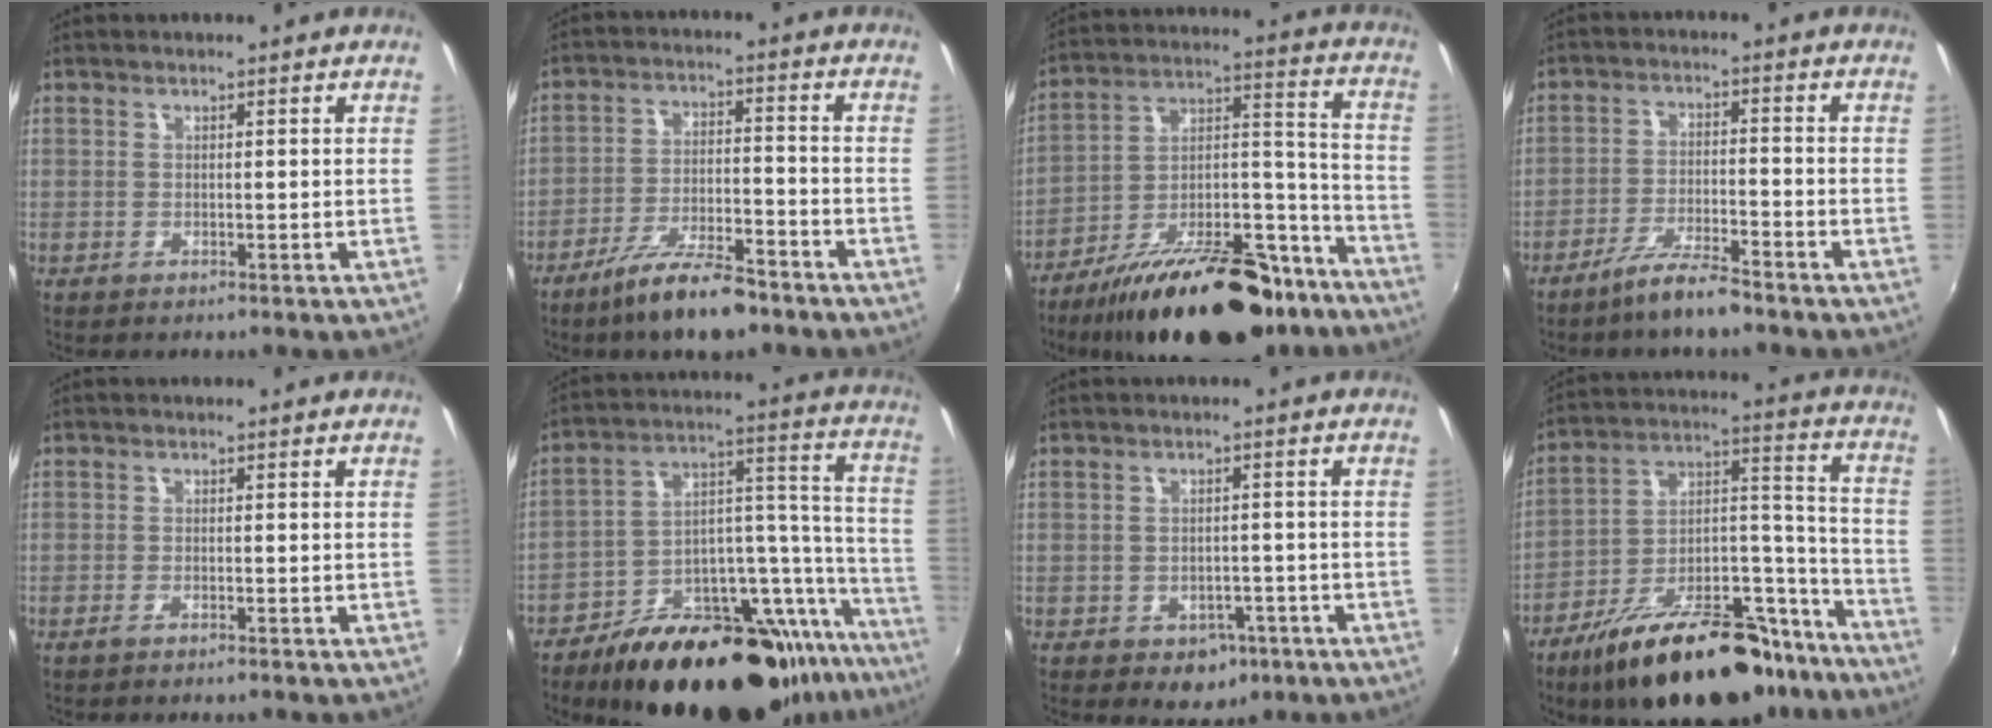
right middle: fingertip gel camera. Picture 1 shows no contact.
{"total": 10.9, "force": [-8.3, 2.8, 6.5], "torque": [-0.130, -0.006, -0.139]}
{"total": 28.0, "force": [-19.9, 10.6, 16.5], "torque": [-0.253, 0.016, -0.287]}
{"total": 6.5, "force": [-5.4, 0.7, 3.7], "torque": [-0.085, -0.002, -0.096]}
{"total": 1.3, "force": [-1.1, 0.1, 0.6], "torque": [-0.019, 0.000, -0.024]}
{"total": 32.5, "force": [-23.2, 10.5, 20.1], "torque": [-0.248, 0.020, -0.339]}
{"total": 5.0, "force": [-2.4, 3.9, 2.0], "torque": [-0.045, 0.004, -0.018]}
{"total": 28.8, "force": [-20.3, 11.3, 16.9], "torque": [-0.247, 0.027, -0.295]}